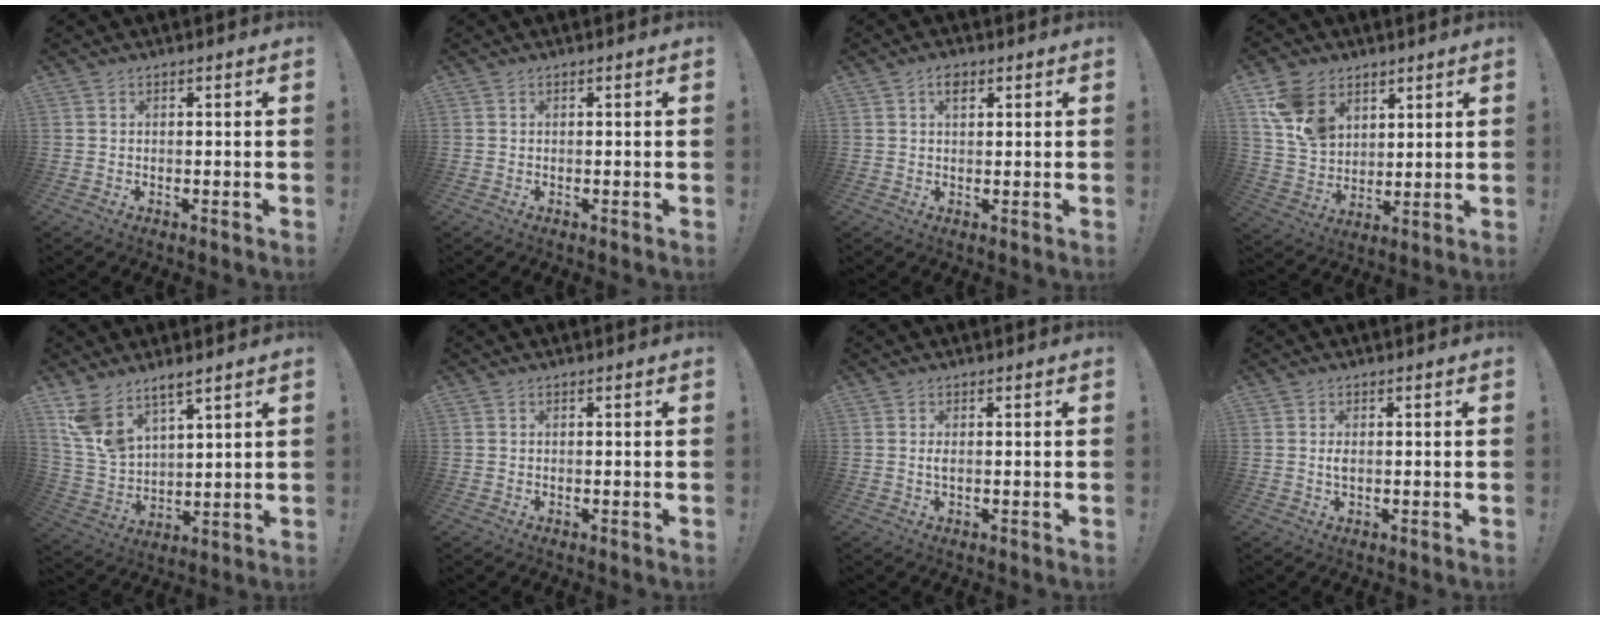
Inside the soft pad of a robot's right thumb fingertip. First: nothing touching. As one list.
[{"total": 0.0}, {"total": 3.3, "force": [1.6, 1.8, 2.2], "torque": [-0.027, -0.003, 0.025]}, {"total": 13.3, "force": [7.5, 9.5, 5.4], "torque": [-0.103, -0.028, 0.154]}, {"total": 10.2, "force": [8.2, 4.5, 4.2], "torque": [-0.094, -0.052, 0.162]}, {"total": 0.0}, {"total": 1.3, "force": [0.0, 0.1, 1.3], "torque": [-0.019, -0.003, -0.002]}, {"total": 1.3, "force": [0.0, 0.5, 1.3], "torque": [-0.019, 0.001, -0.003]}]